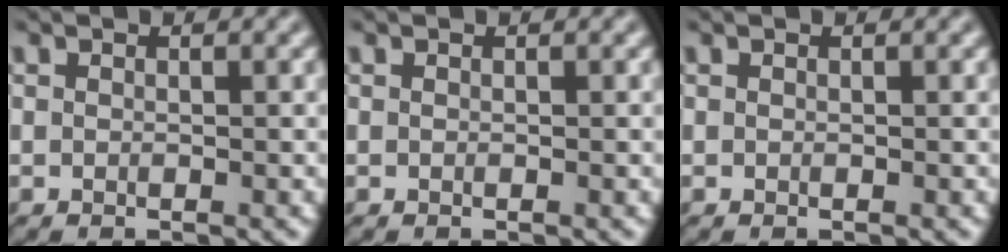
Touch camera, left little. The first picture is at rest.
{"total": 0.0}
{"total": 0.0}